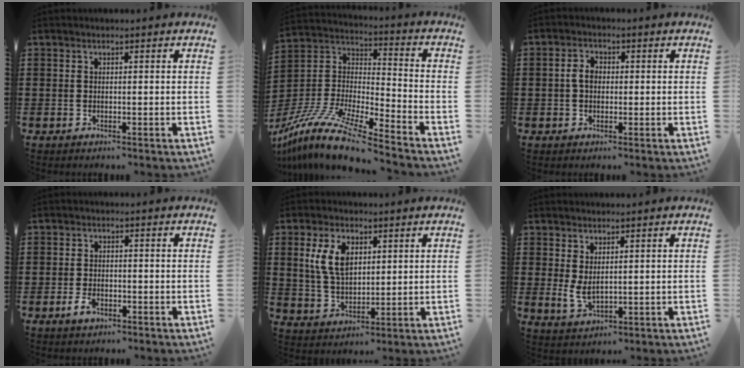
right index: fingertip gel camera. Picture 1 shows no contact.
{"total": 12.4, "force": [-10.7, 0.8, 6.2], "torque": [-0.145, 0.005, -0.218]}
{"total": 2.9, "force": [0.0, 2.0, 2.1], "torque": [-0.042, 0.008, -0.002]}
{"total": 2.4, "force": [-1.3, 1.1, 1.7], "torque": [-0.048, -0.009, -0.027]}
{"total": 7.2, "force": [2.4, 4.3, 5.3], "torque": [-0.125, 0.011, 0.041]}
{"total": 3.2, "force": [1.1, 1.5, 2.7], "torque": [-0.059, -0.002, 0.019]}